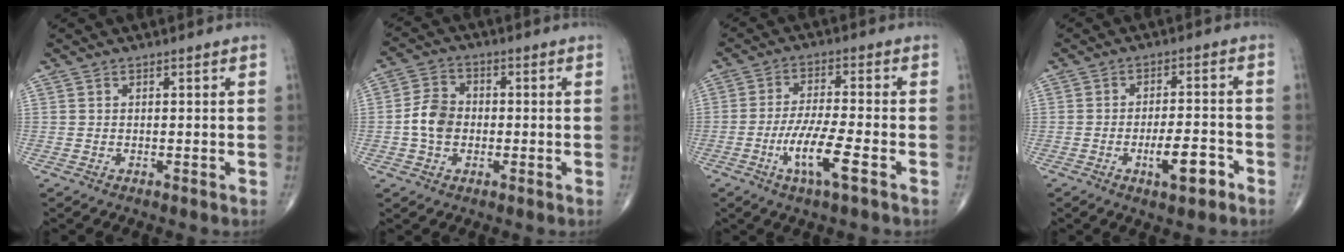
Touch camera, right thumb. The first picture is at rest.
{"total": 6.5, "force": [-0.9, 5.0, 4.0], "torque": [-0.067, 0.018, -0.025]}
{"total": 8.9, "force": [-3.7, 1.4, 8.0], "torque": [-0.165, 0.010, -0.069]}
{"total": 6.9, "force": [-3.3, 2.2, 5.7], "torque": [-0.083, 0.019, -0.050]}